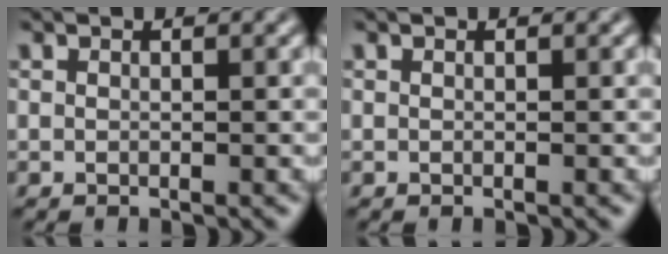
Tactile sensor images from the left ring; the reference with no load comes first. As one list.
[{"total": 0.0}]